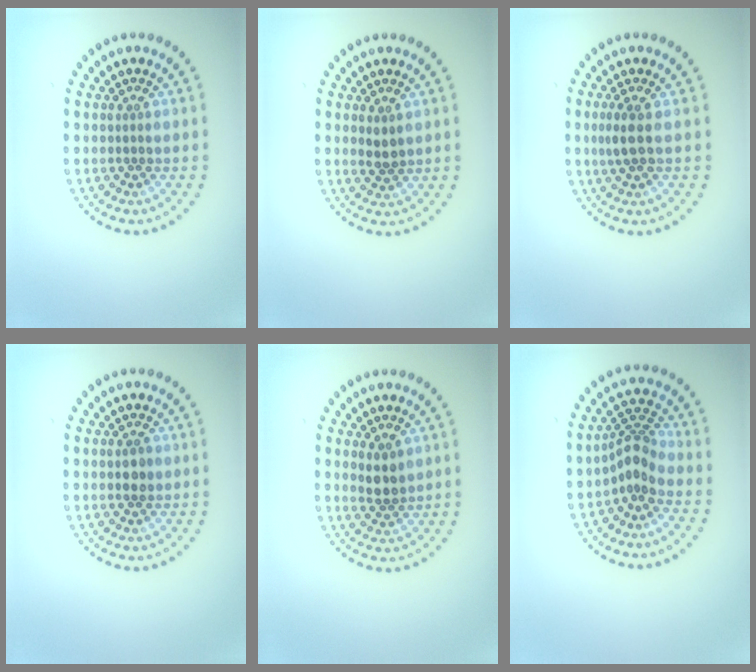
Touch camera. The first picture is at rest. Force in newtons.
{"total": 1.4, "press": 1.3, "slide": 0.4}
{"total": 1.7, "press": 1.5, "slide": 0.8}
{"total": 1.4, "press": 1.4, "slide": 0.1}
{"total": 2.2, "press": 2.0, "slide": 1.0}
{"total": 2.8, "press": 2.1, "slide": 1.9}